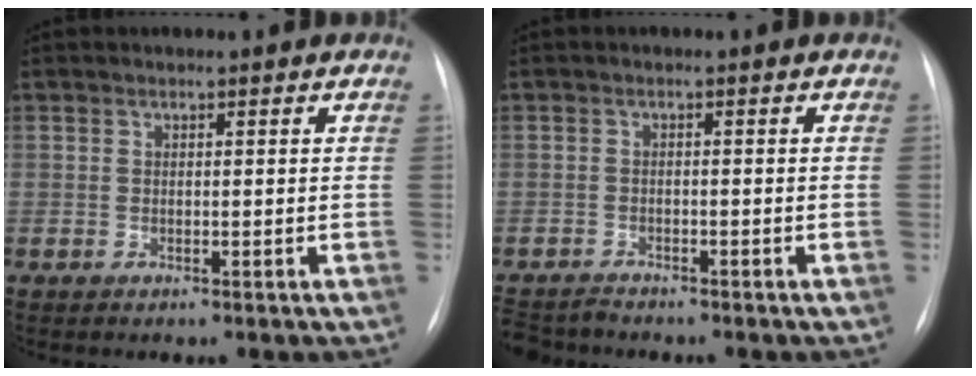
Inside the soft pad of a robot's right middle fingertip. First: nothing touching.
{"total": 4.3, "force": [-4.2, 0.9, 0.6], "torque": [-0.006, -0.009, -0.074]}